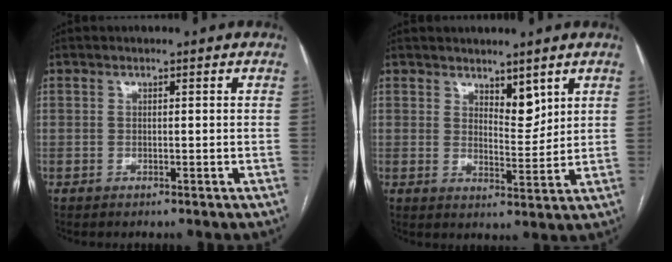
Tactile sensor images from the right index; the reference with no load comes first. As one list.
[{"total": 4.1, "force": [2.8, 1.7, 2.5], "torque": [-0.038, -0.010, 0.053]}]